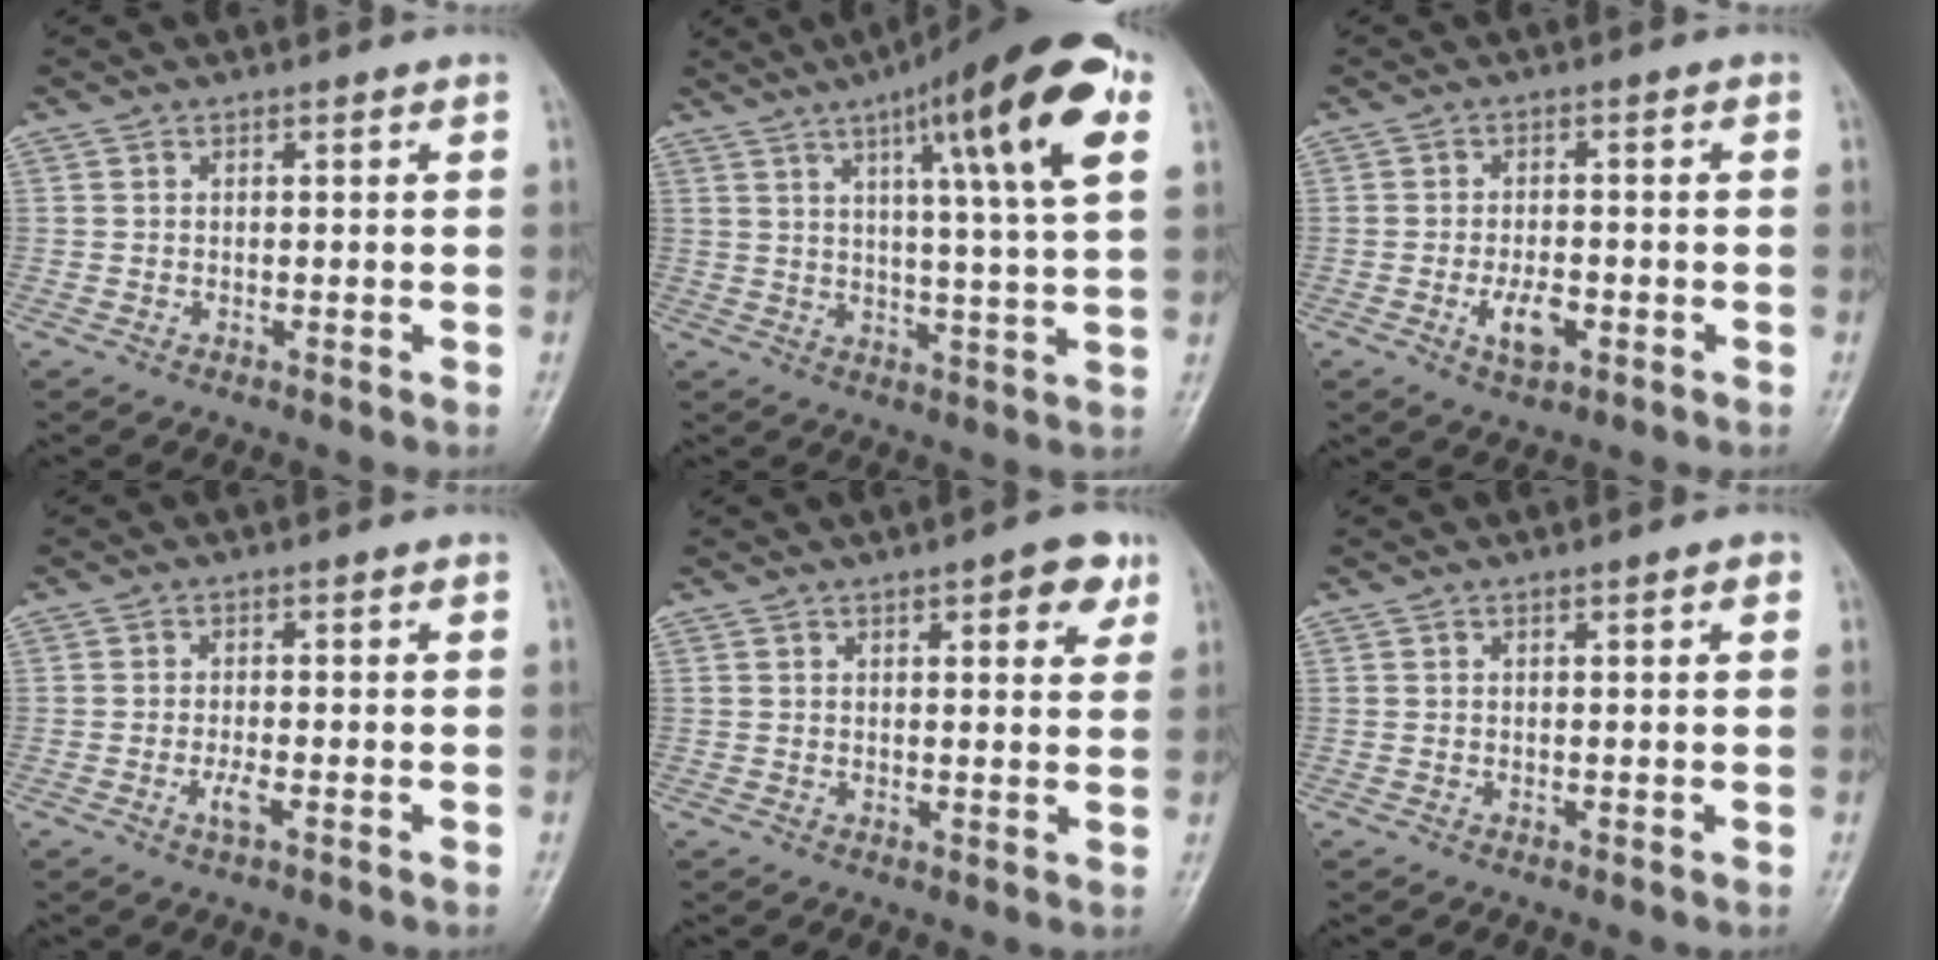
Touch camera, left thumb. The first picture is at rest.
{"total": 19.3, "force": [8.2, 2.8, 17.2], "torque": [-0.237, -0.013, 0.112]}
{"total": 5.1, "force": [-1.9, 2.5, 4.0], "torque": [-0.067, 0.006, -0.029]}
{"total": 2.4, "force": [-0.9, 0.6, 2.2], "torque": [-0.044, 0.002, -0.017]}
{"total": 5.6, "force": [2.9, 2.0, 4.3], "torque": [-0.036, -0.009, 0.031]}
{"total": 1.2, "force": [0.5, 0.3, 1.1], "torque": [-0.015, 0.001, 0.006]}